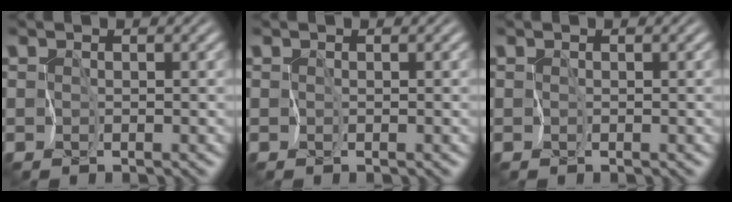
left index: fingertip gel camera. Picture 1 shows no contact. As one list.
[{"total": 0.0}, {"total": 0.0}]